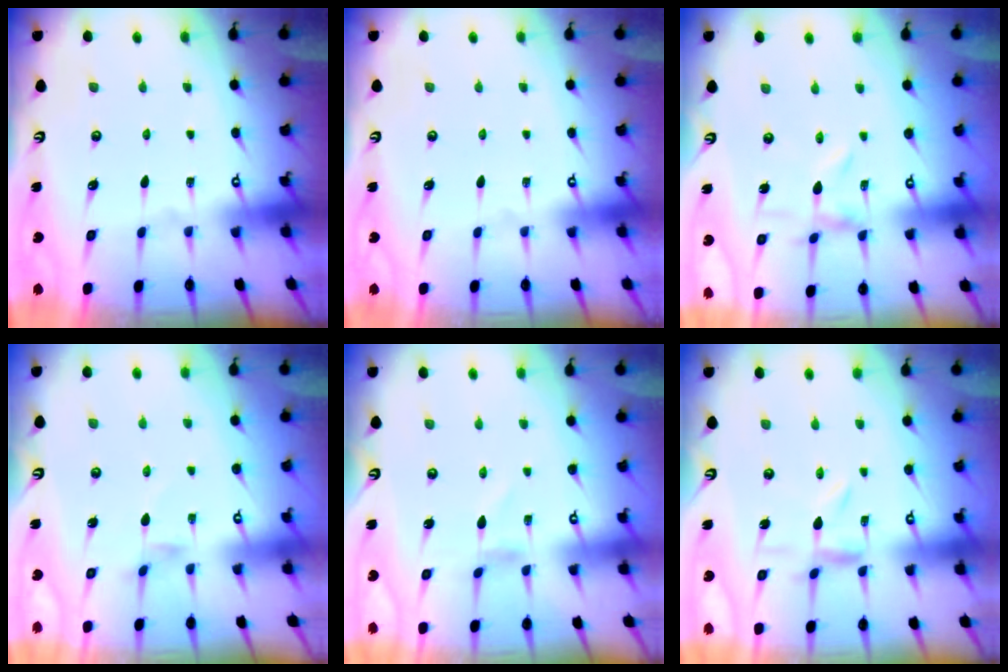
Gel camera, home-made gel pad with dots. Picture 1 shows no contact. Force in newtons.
{"total": 0.0}
{"total": 0.0}
{"total": 1.4, "press": 1.4, "slide": 0.2}
{"total": 0.0}
{"total": 2.0, "press": 1.9, "slide": 0.4}